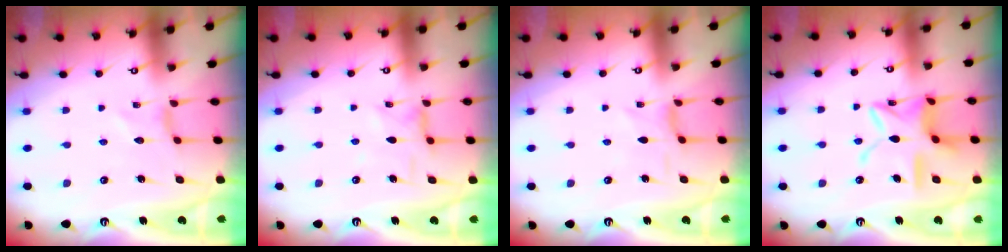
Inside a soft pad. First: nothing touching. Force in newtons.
{"total": 1.8, "press": 1.8, "slide": 0.3}
{"total": 1.8, "press": 1.7, "slide": 0.4}
{"total": 15.1, "press": 15.0, "slide": 1.4}